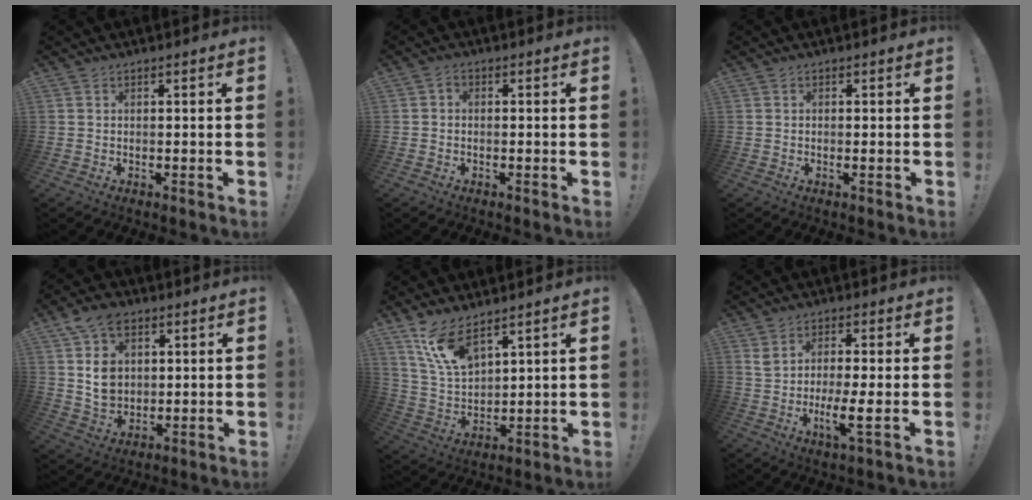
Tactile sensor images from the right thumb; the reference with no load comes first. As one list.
[{"total": 1.3, "force": [-0.5, 1.0, 0.8], "torque": [-0.022, 0.008, -0.007]}, {"total": 0.7, "force": [0.0, 0.0, 0.7], "torque": [-0.008, -0.002, -0.001]}, {"total": 12.0, "force": [4.7, 9.1, 6.3], "torque": [-0.105, -0.006, 0.092]}, {"total": 11.9, "force": [8.7, 4.7, 6.7], "torque": [-0.142, -0.043, 0.168]}, {"total": 7.4, "force": [-1.0, 0.8, 7.3], "torque": [-0.137, -0.015, -0.022]}]